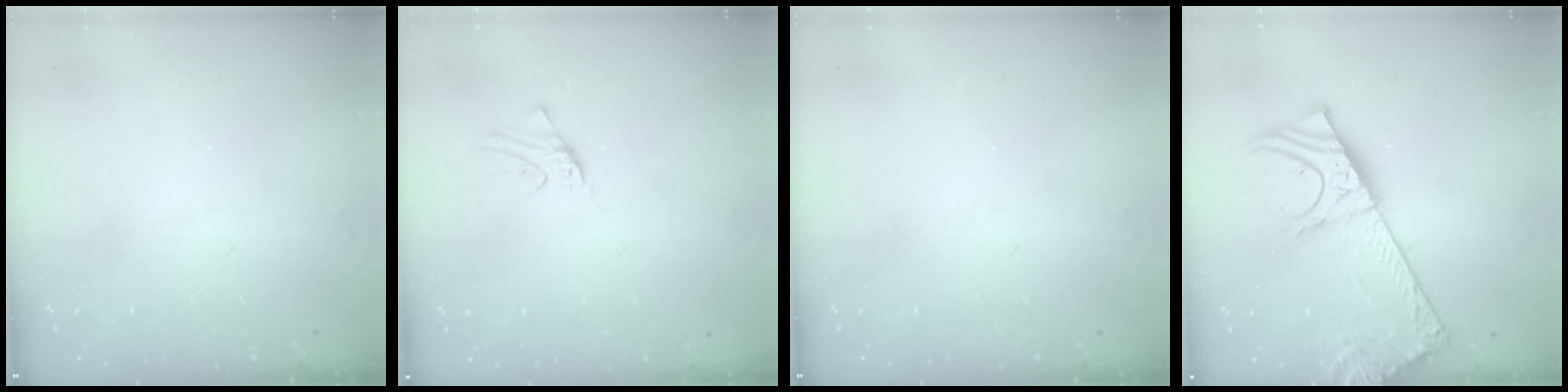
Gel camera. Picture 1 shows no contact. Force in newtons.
{"total": 0.0}
{"total": 0.0}
{"total": 18.3, "press": 17.8, "slide": 3.8}